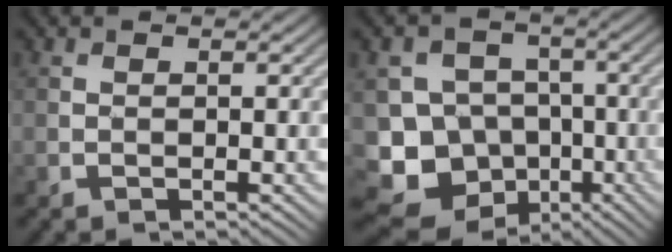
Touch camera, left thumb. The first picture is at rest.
{"total": 13.1, "force": [-5.3, 11.2, 4.3], "torque": [-0.124, -0.031, -0.102]}